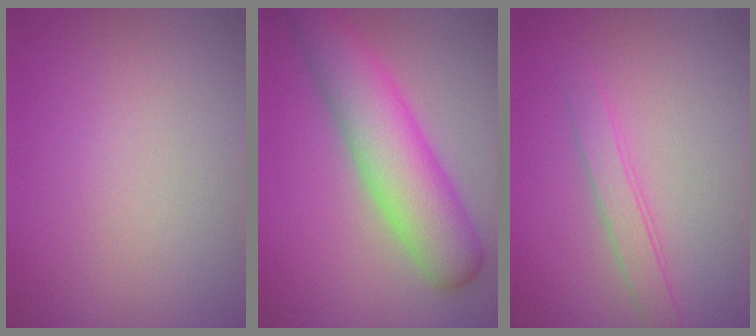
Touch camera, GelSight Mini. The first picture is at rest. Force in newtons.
{"total": 7.2, "press": 7.2, "slide": 0.2}
{"total": 1.9, "press": 1.9, "slide": 0.2}